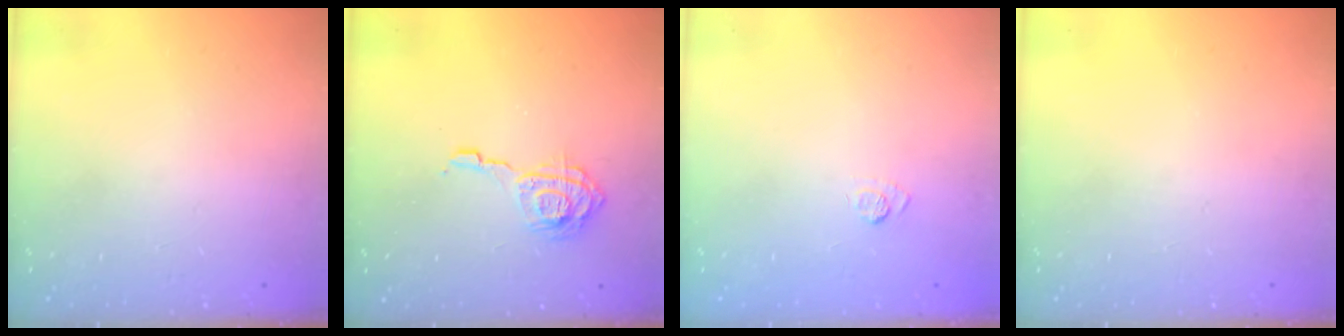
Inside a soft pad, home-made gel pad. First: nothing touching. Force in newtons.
{"total": 10.3, "press": 10.3, "slide": 1.0}
{"total": 7.5, "press": 7.3, "slide": 1.4}
{"total": 0.0}